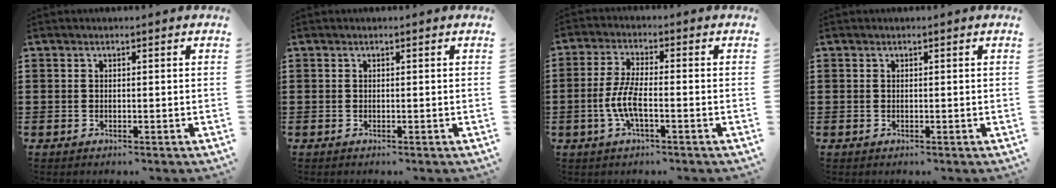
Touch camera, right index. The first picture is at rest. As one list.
[{"total": 0.0}, {"total": 5.8, "force": [-1.9, 1.7, 5.2], "torque": [-0.125, -0.007, -0.043]}, {"total": 0.0}]